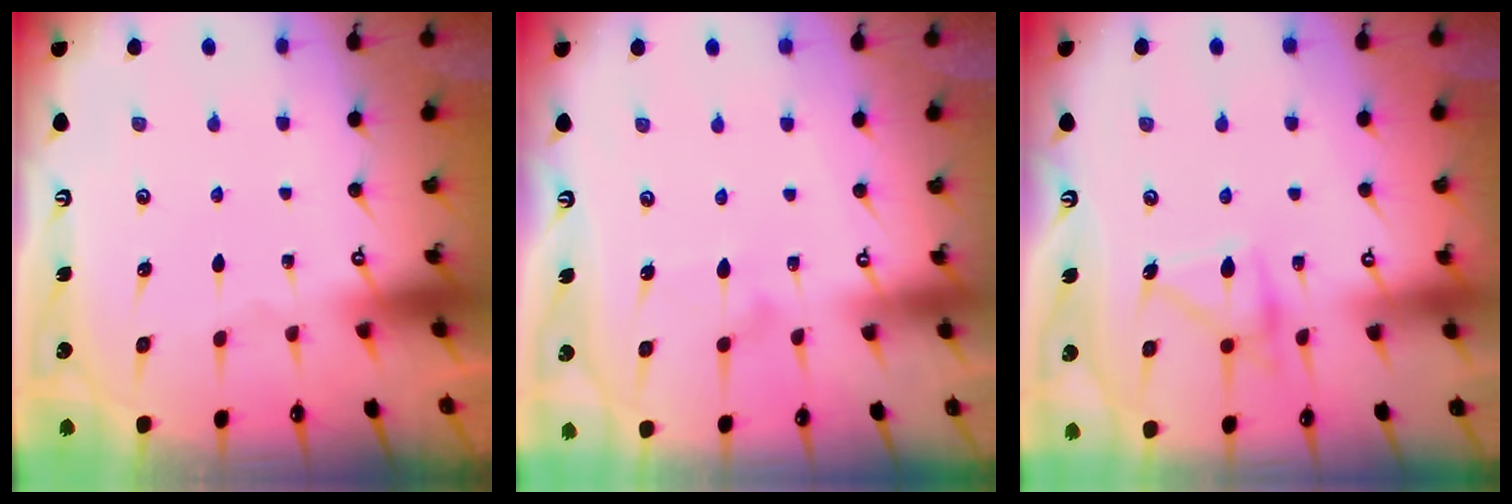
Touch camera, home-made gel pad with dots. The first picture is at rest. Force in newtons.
{"total": 7.4, "press": 7.4, "slide": 0.3}
{"total": 15.6, "press": 15.5, "slide": 1.0}